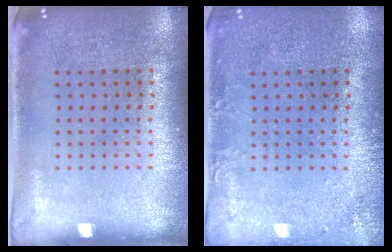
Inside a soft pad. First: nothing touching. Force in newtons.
{"total": 1.7, "press": 1.7, "slide": 0.3}